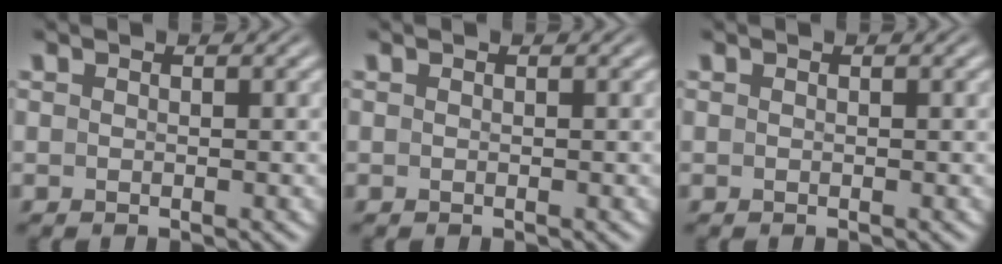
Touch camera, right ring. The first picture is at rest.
{"total": 0.0}
{"total": 0.0}